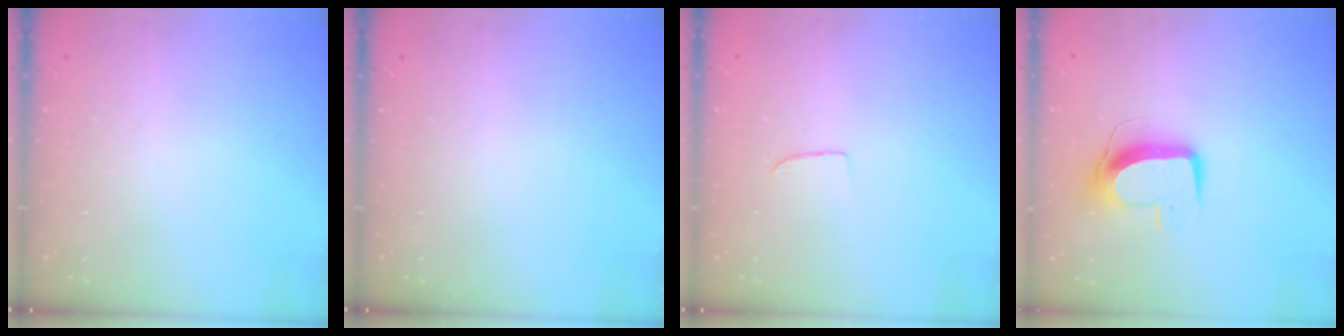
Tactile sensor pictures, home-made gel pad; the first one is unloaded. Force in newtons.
{"total": 0.0}
{"total": 4.2, "press": 4.2, "slide": 0.4}
{"total": 12.1, "press": 12.1, "slide": 1.0}